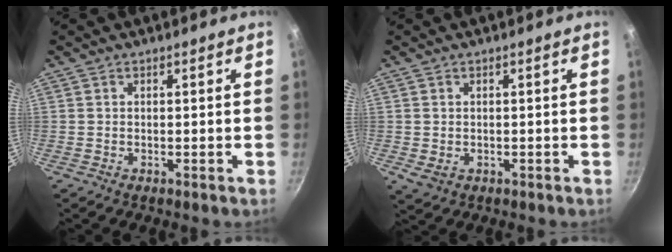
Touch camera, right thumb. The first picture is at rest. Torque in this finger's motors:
{"motor_torque": [1.48, 0.47, 0.64, -0.78, 0.04]}